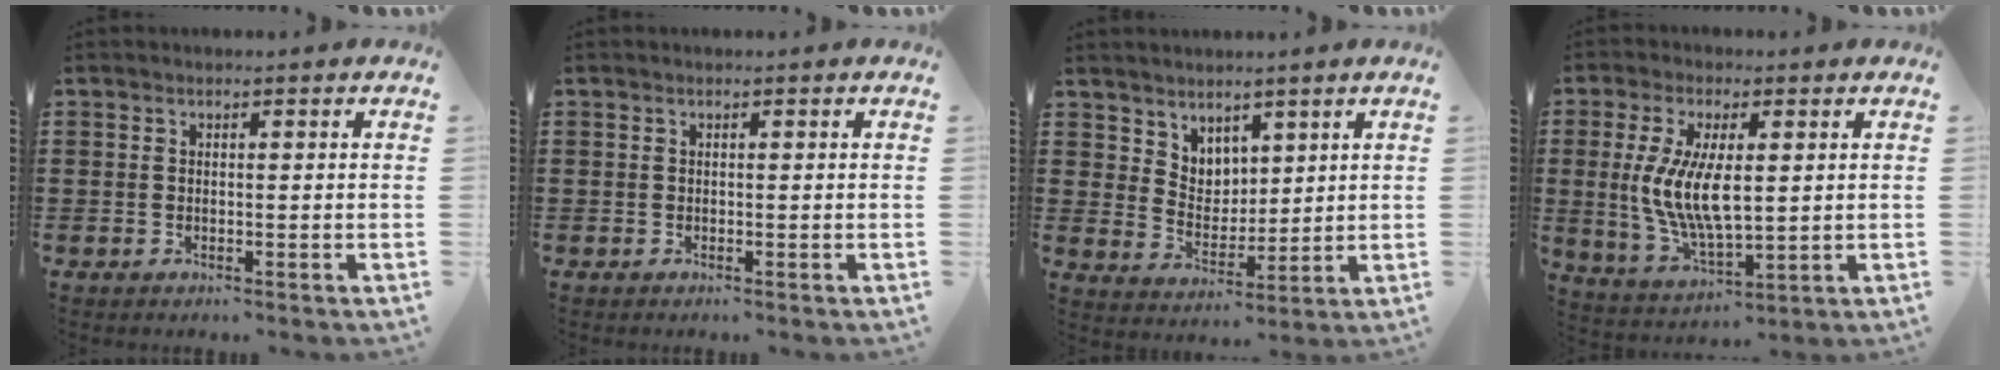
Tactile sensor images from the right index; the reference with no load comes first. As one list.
[{"total": 0.0}, {"total": 4.7, "force": [3.7, 2.9, -0.1], "torque": [-0.018, -0.004, 0.069]}, {"total": 9.4, "force": [0.7, 4.0, 8.5], "torque": [-0.179, 0.002, 0.011]}]